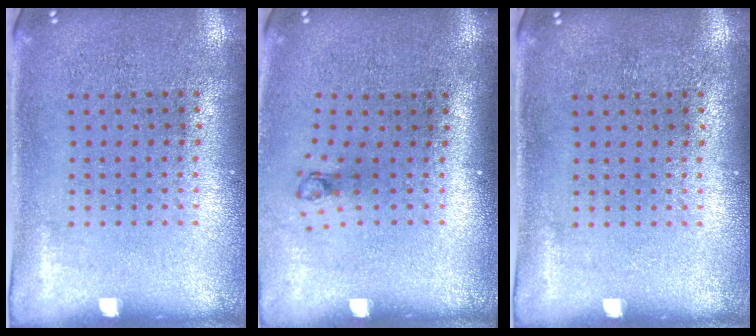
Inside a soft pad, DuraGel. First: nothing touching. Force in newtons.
{"total": 0.8, "press": 0.3, "slide": 0.7}
{"total": 0.0}